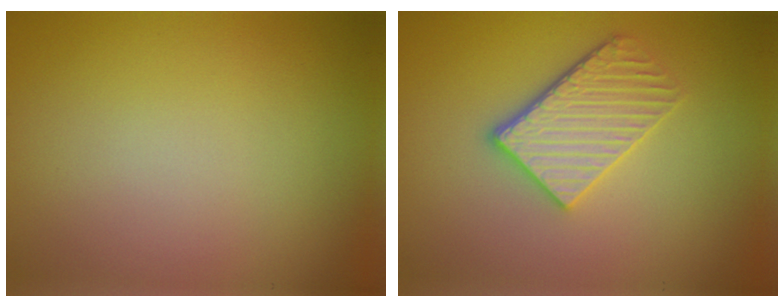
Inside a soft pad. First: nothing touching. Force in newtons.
{"total": 3.9, "press": 3.4, "slide": 2.0}